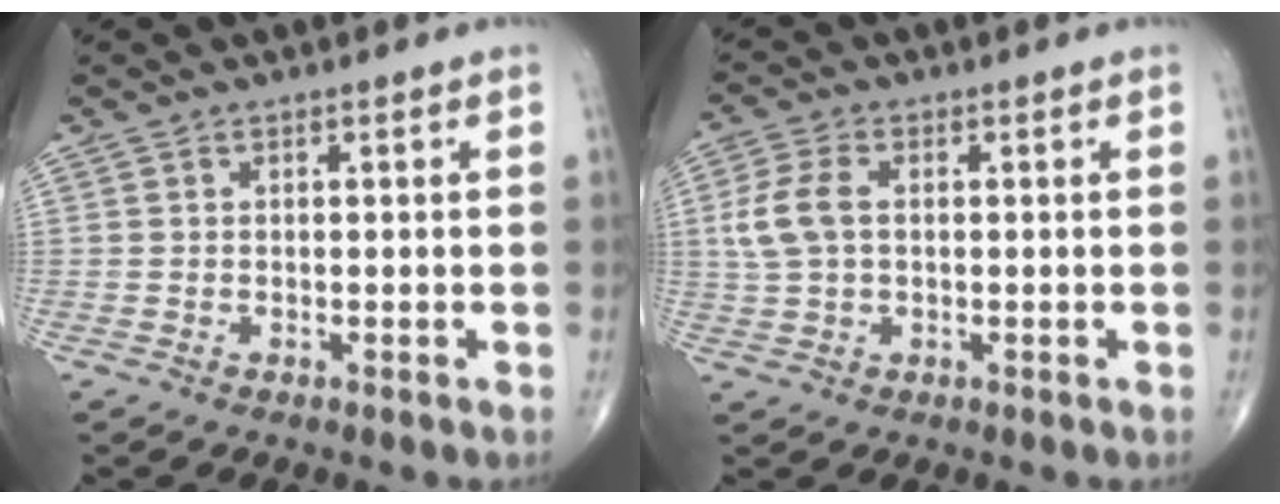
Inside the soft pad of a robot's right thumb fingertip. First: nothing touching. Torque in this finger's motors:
{"motor_torque": [-0.54, 0.34, 0.78, 0.21, 0.09]}